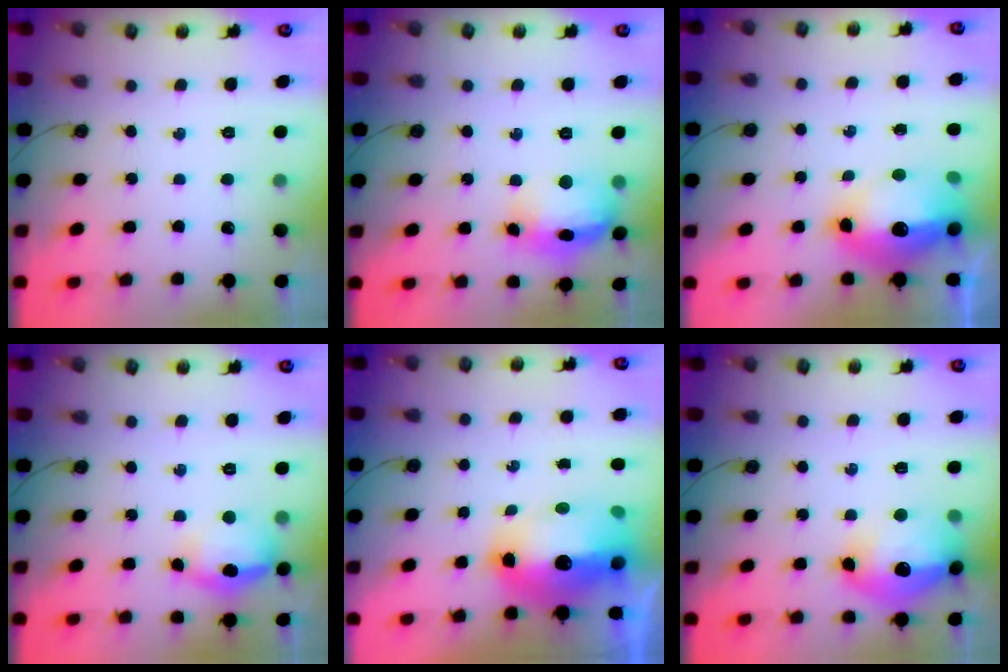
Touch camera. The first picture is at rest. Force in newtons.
{"total": 16.4, "press": 16.2, "slide": 1.9}
{"total": 17.7, "press": 17.6, "slide": 2.0}
{"total": 15.2, "press": 14.2, "slide": 5.5}
{"total": 23.2, "press": 19.0, "slide": 13.3}
{"total": 18.2, "press": 18.2, "slide": 1.4}